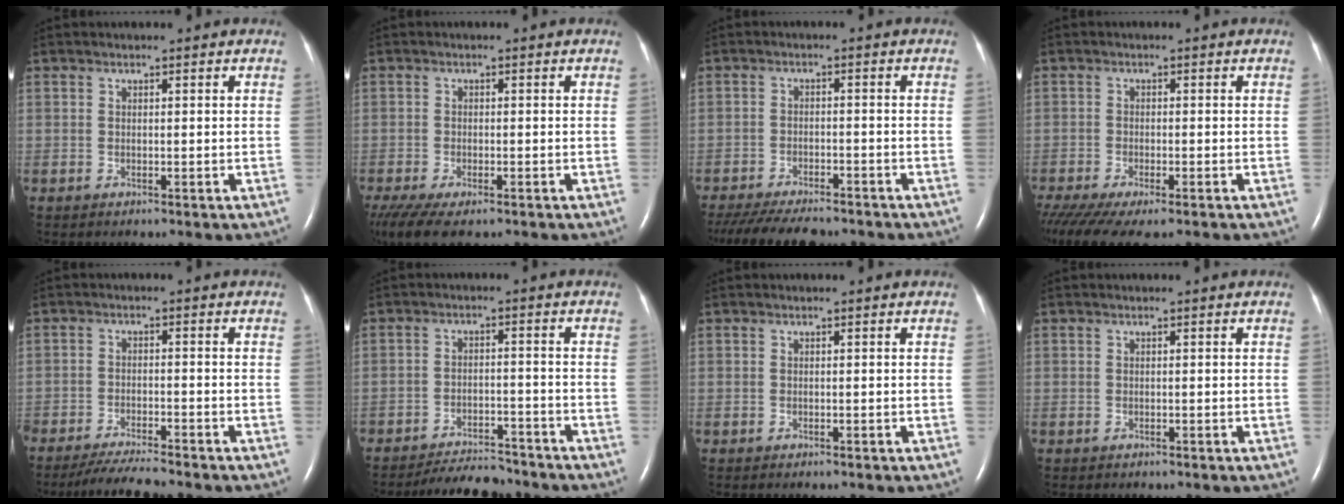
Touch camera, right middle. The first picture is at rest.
{"total": 9.1, "force": [-6.5, 3.1, 5.6], "torque": [-0.107, -0.019, -0.103]}
{"total": 13.4, "force": [-11.7, 3.3, 5.8], "torque": [-0.119, -0.017, -0.168]}
{"total": 10.7, "force": [-8.3, 2.5, 6.2], "torque": [-0.110, -0.018, -0.129]}
{"total": 6.7, "force": [-6.2, 0.0, 2.7], "torque": [-0.046, -0.022, -0.106]}
{"total": 7.9, "force": [-7.5, 1.6, 1.6], "torque": [-0.024, -0.007, -0.116]}
{"total": 0.0}
{"total": 0.0}